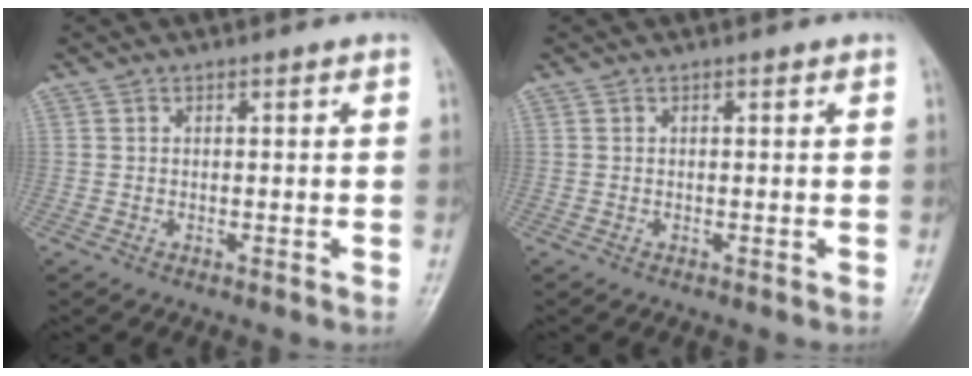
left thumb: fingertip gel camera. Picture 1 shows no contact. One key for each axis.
{"total": 0.0}